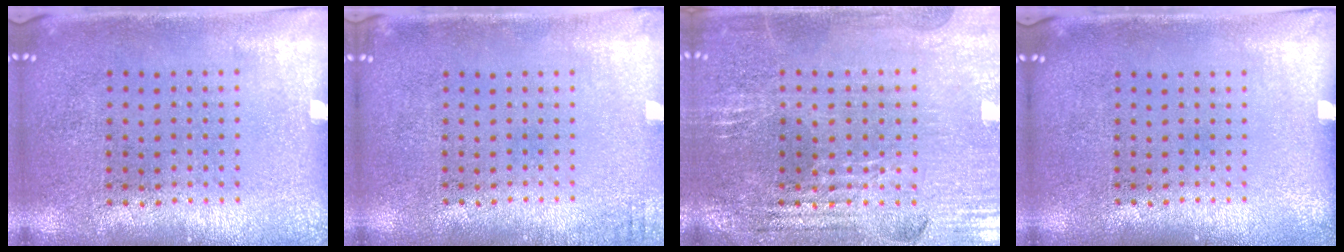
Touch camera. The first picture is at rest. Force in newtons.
{"total": 1.0, "press": 1.0, "slide": 0.1}
{"total": 2.9, "press": 2.8, "slide": 0.5}
{"total": 0.0}